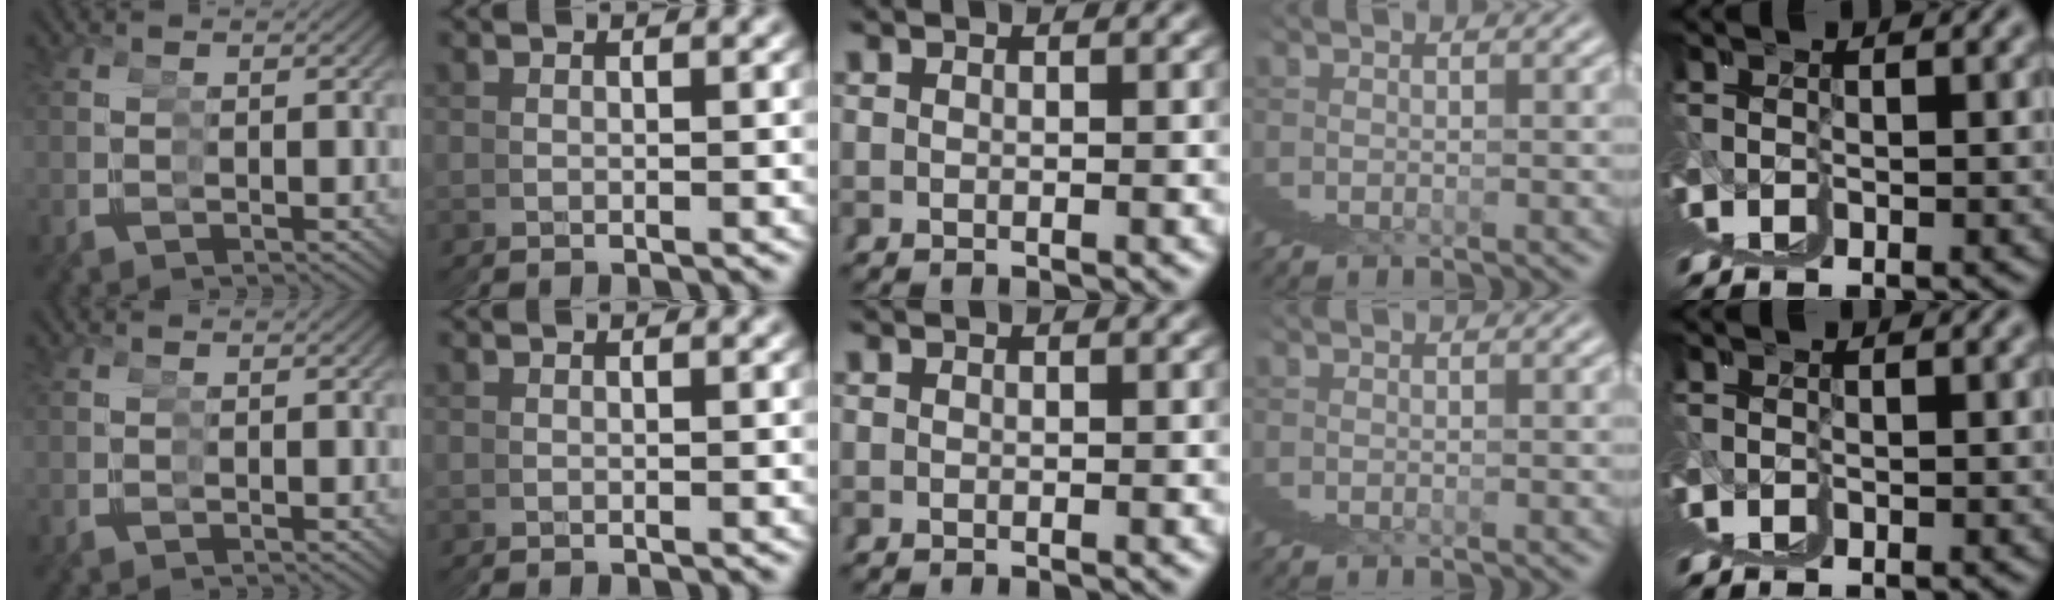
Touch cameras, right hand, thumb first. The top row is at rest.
{}